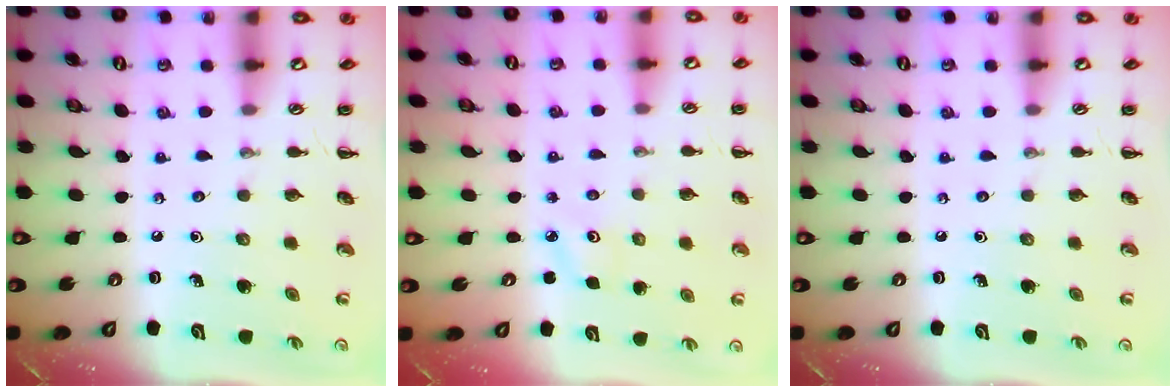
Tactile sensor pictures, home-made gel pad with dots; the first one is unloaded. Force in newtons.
{"total": 2.2, "press": 2.2, "slide": 0.5}
{"total": 0.0}